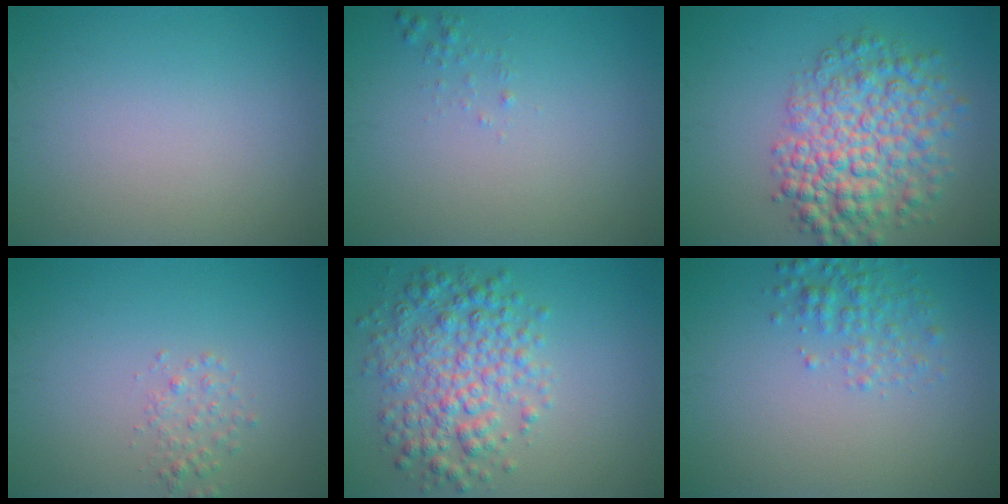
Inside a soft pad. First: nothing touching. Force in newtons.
{"total": 0.6, "press": 0.6, "slide": 0.0}
{"total": 7.4, "press": 7.4, "slide": 0.2}
{"total": 1.4, "press": 1.4, "slide": 0.1}
{"total": 5.6, "press": 5.6, "slide": 0.1}
{"total": 2.3, "press": 2.3, "slide": 0.1}